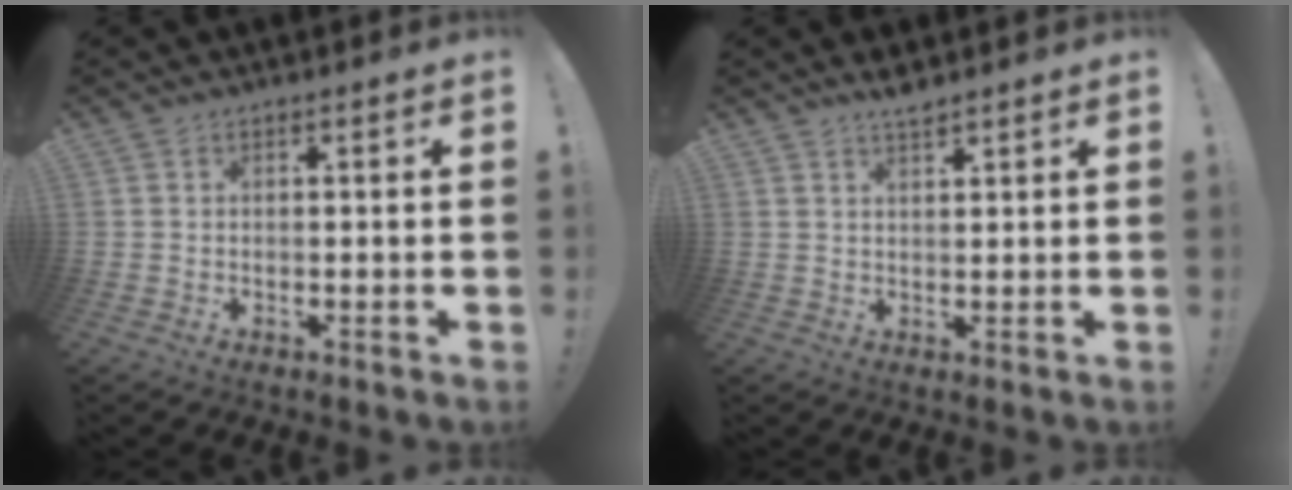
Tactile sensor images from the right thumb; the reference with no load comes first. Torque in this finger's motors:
{"motor_torque": [-0.07, -0.03, 0.10, -0.08, 0.00]}